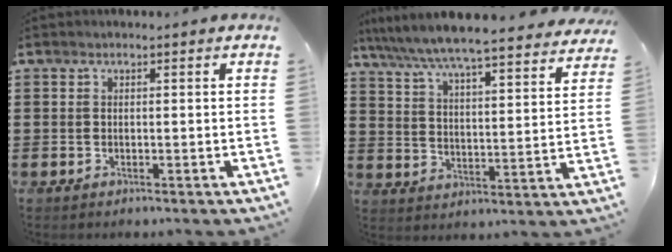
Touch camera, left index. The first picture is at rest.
{"total": 6.3, "force": [5.9, -0.4, 2.0], "torque": [-0.065, -0.043, 0.098]}